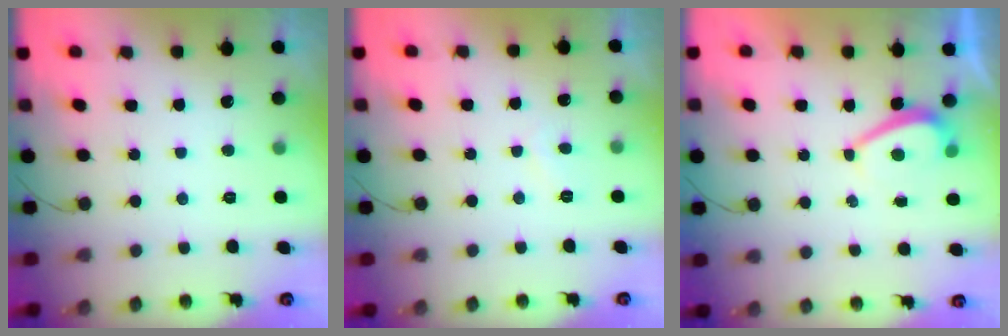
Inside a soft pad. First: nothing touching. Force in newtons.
{"total": 2.1, "press": 2.0, "slide": 0.5}
{"total": 2.0, "press": 1.9, "slide": 0.6}